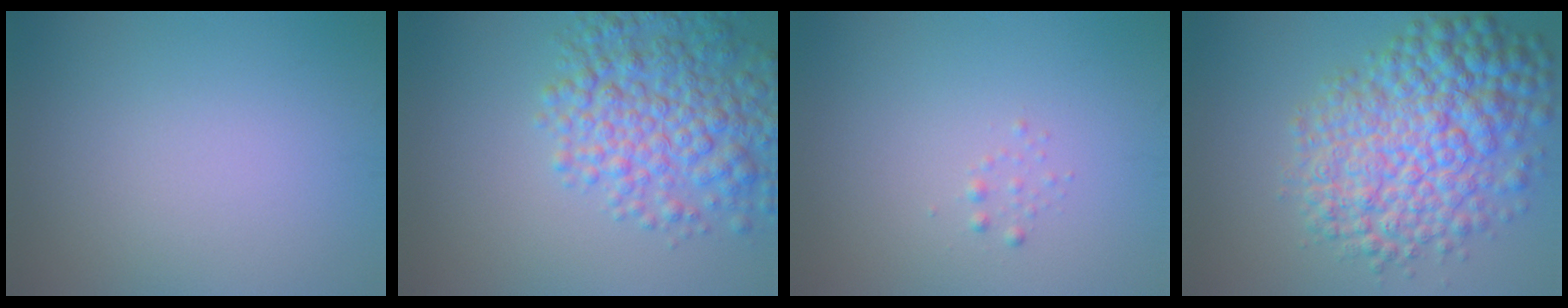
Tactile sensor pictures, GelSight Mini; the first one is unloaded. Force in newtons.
{"total": 7.3, "press": 7.3, "slide": 0.3}
{"total": 0.6, "press": 0.6, "slide": 0.1}
{"total": 10.3, "press": 10.3, "slide": 0.2}